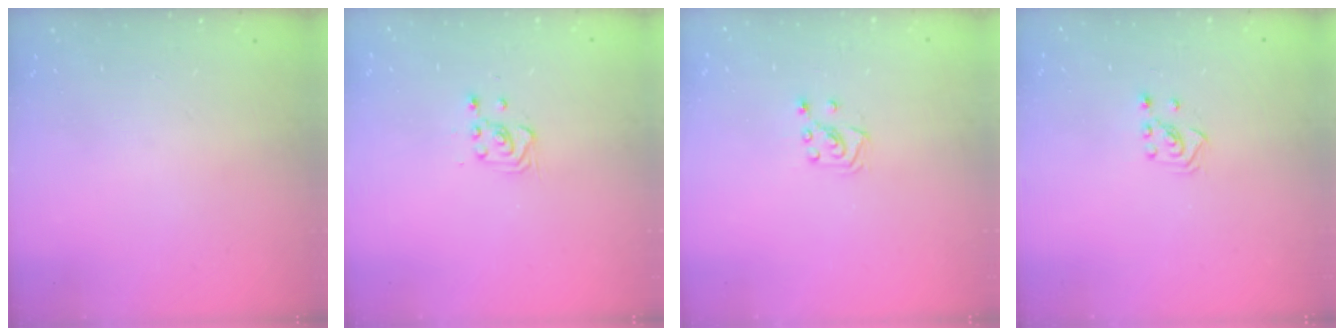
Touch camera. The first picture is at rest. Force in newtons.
{"total": 3.6, "press": 3.5, "slide": 0.8}
{"total": 4.7, "press": 4.7, "slide": 0.5}
{"total": 2.3, "press": 2.2, "slide": 0.7}